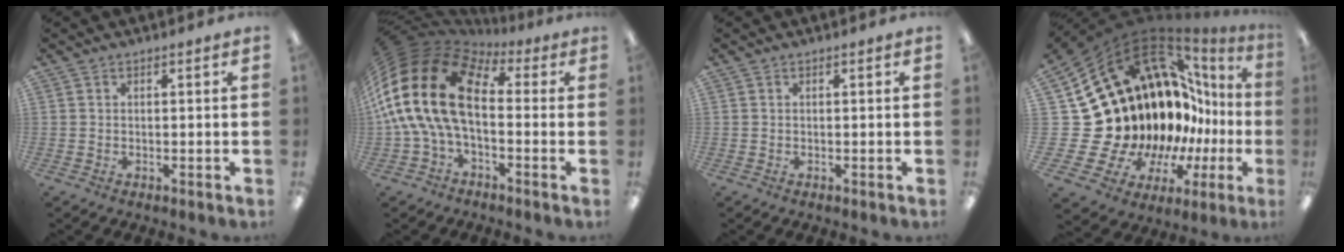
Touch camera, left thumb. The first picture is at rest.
{"total": 22.2, "force": [1.6, 12.9, 18.0], "torque": [-0.390, -0.002, 0.031]}
{"total": 0.0}
{"total": 23.5, "force": [3.0, 17.4, 15.5], "torque": [-0.224, -0.136, 0.157]}